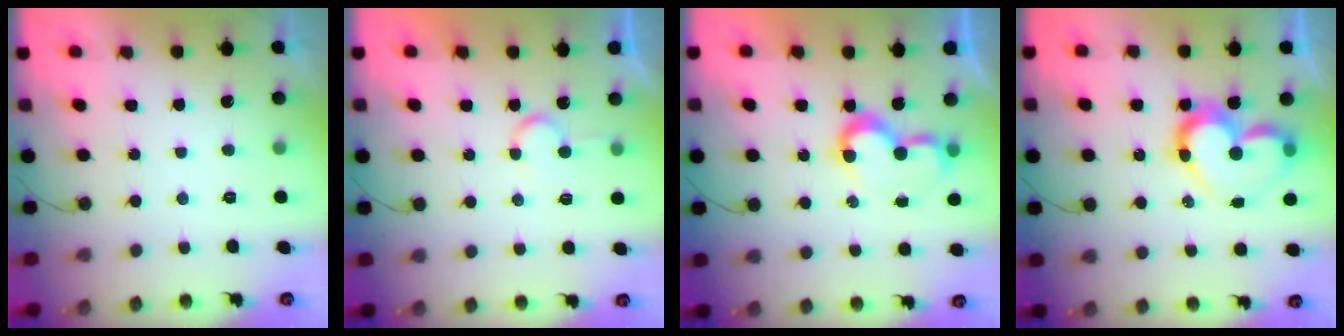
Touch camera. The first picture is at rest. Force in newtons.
{"total": 5.4, "press": 5.4, "slide": 0.4}
{"total": 7.5, "press": 7.4, "slide": 0.9}
{"total": 14.4, "press": 14.3, "slide": 1.5}